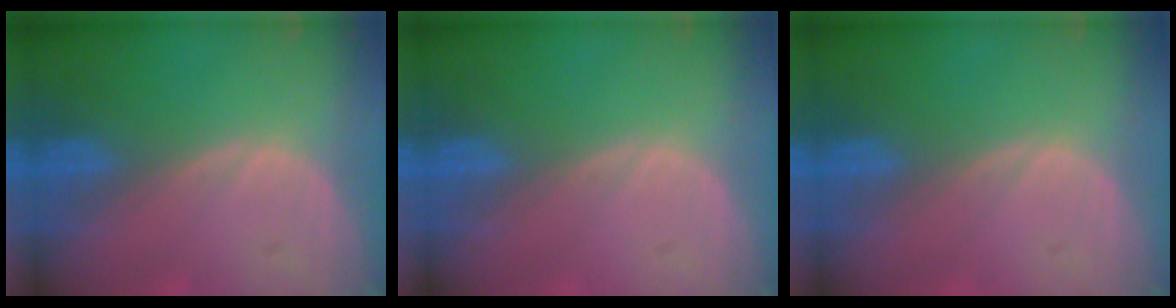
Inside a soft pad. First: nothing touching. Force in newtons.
{"total": 0.0}
{"total": 0.0}